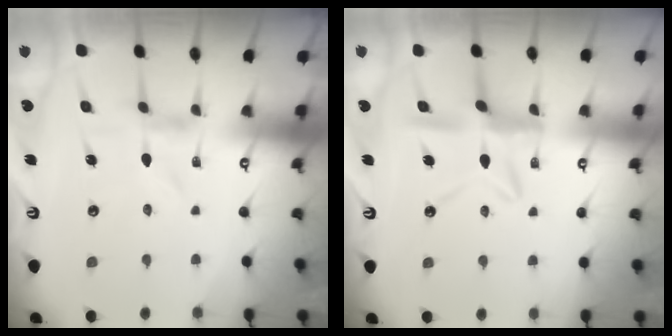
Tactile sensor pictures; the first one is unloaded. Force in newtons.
{"total": 11.5, "press": 11.5, "slide": 1.2}